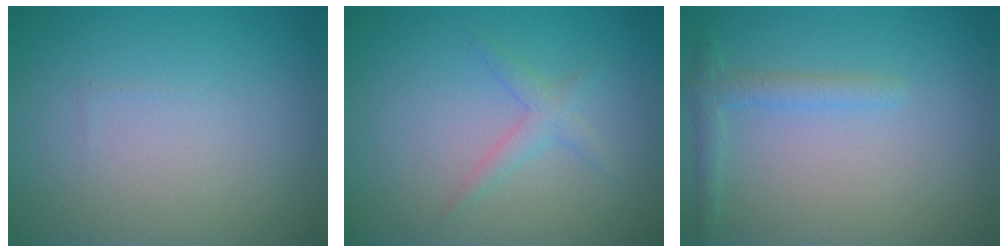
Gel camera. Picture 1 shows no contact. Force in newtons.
{"total": 1.6, "press": 1.6, "slide": 0.1}
{"total": 1.7, "press": 1.7, "slide": 0.1}